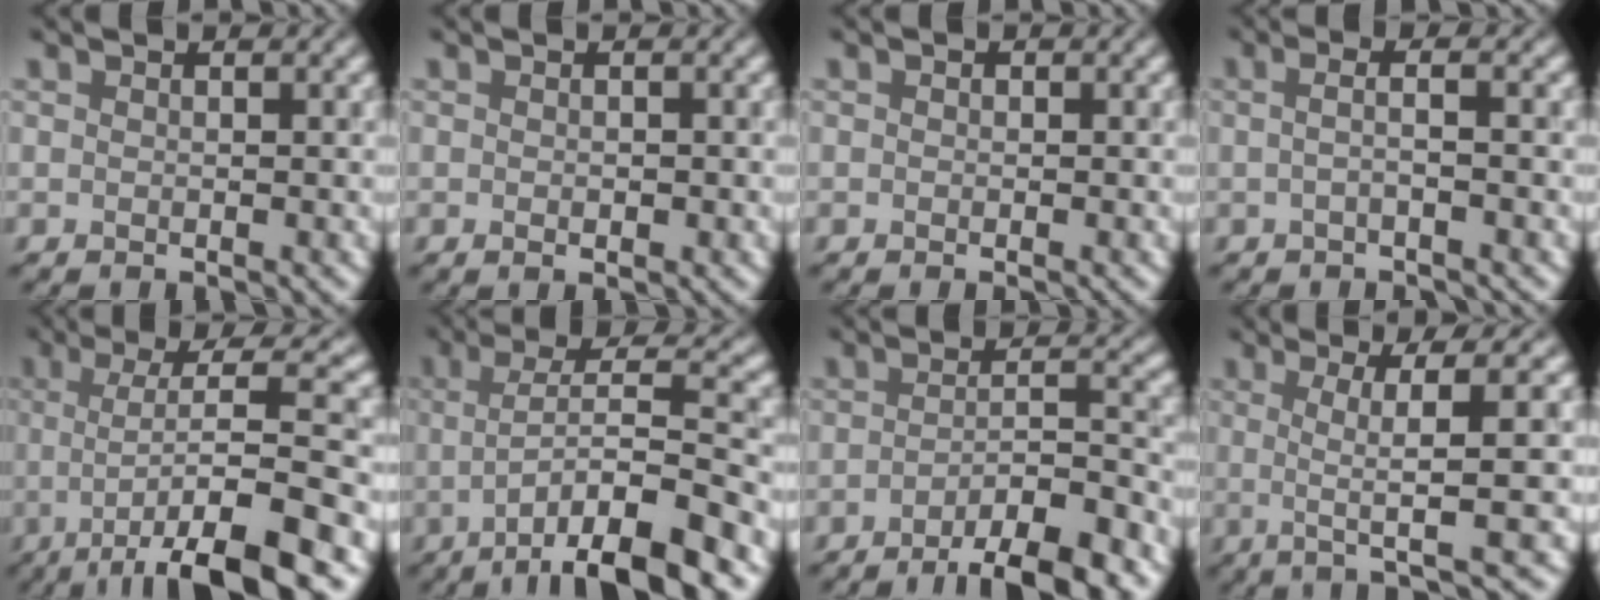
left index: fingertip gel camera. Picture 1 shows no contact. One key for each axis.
{"total": 0.9, "fx": -0.1, "fy": 0.3, "fz": 0.9, "tx": -0.001, "ty": 0.005, "tz": 0.004}
{"total": 0.5, "fx": -0.2, "fy": -0.3, "fz": -0.3, "tx": 0.001, "ty": 0.005, "tz": 0.005}
{"total": 1.4, "fx": -0.2, "fy": 0.3, "fz": 1.3, "tx": -0.021, "ty": 0.003, "tz": -0.005}
{"total": 11.0, "fx": -2.9, "fy": 2.5, "fz": 10.3, "tx": -0.134, "ty": 0.021, "tz": -0.035}
{"total": 9.7, "fx": -4.3, "fy": 2.1, "fz": 8.5, "tx": -0.125, "ty": 0.022, "tz": -0.062}
{"total": 7.8, "fx": -5.1, "fy": 1.5, "fz": 5.7, "tx": -0.070, "ty": 0.017, "tz": -0.065}
{"total": 5.9, "fx": 0.2, "fy": 0.6, "fz": 5.8, "tx": -0.095, "ty": 0.021, "tz": 0.012}